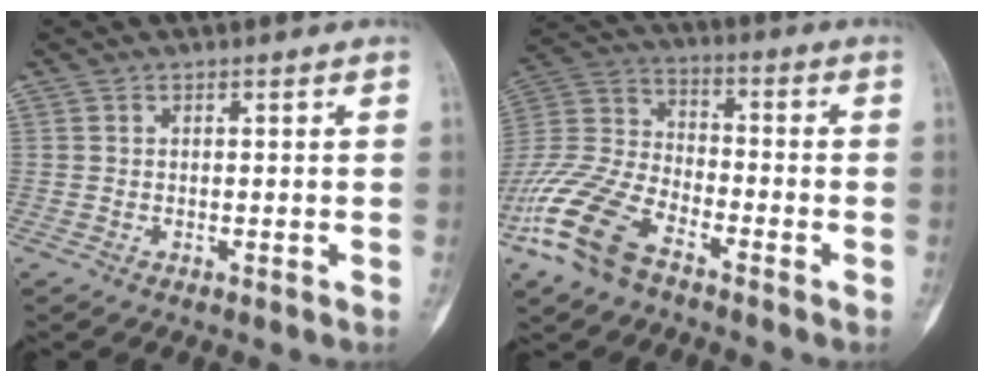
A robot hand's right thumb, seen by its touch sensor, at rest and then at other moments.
{"total": 16.3, "force": [-9.5, 8.5, 10.1], "torque": [-0.216, 0.041, -0.195]}